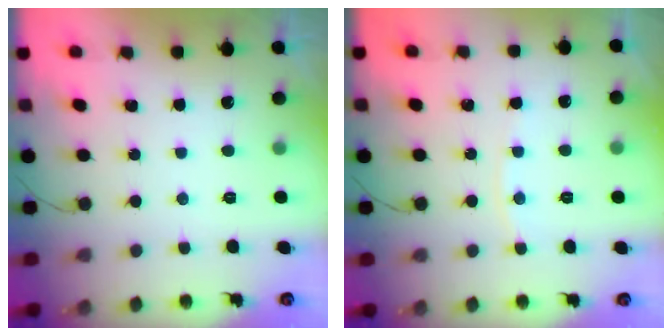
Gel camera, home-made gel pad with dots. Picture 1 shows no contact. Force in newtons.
{"total": 4.6, "press": 4.5, "slide": 0.7}